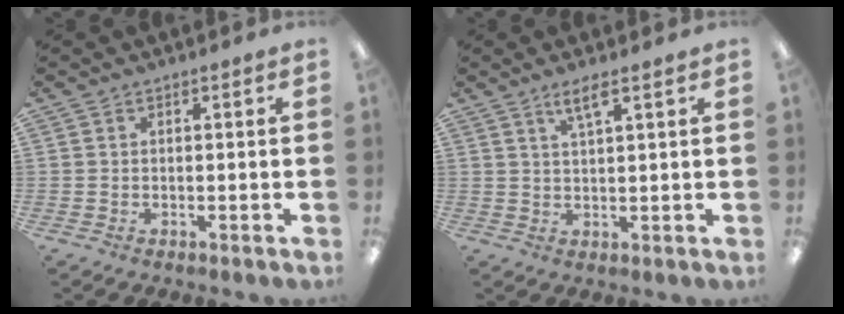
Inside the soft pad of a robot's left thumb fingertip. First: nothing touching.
{"total": 3.8, "force": [2.6, 0.5, 2.7], "torque": [-0.060, 0.000, 0.045]}